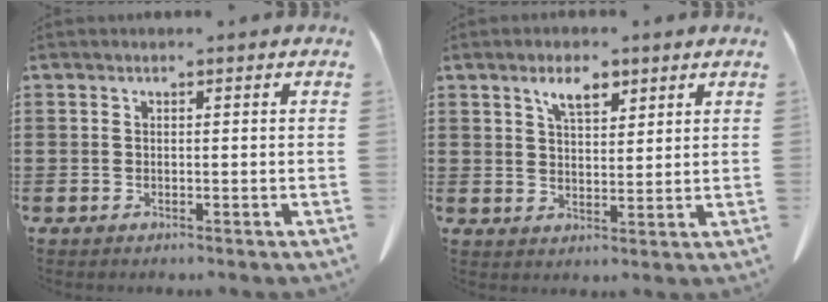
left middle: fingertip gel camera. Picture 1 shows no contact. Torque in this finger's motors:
{"motor_torque": [1.90, 0.24, 0.13, 0.08]}